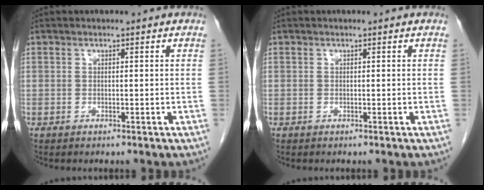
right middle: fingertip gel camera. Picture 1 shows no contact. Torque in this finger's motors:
{"motor_torque": [-0.05, -0.17, -0.01, 0.01]}